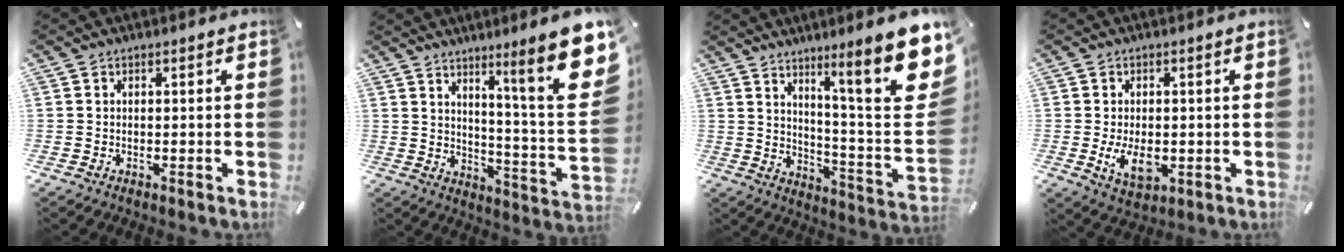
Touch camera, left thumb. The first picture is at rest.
{"total": 17.1, "force": [9.2, 1.7, 14.3], "torque": [-0.207, -0.081, 0.131]}
{"total": 19.9, "force": [11.2, 3.2, 16.1], "torque": [-0.237, -0.089, 0.165]}
{"total": 7.1, "force": [-0.9, 4.4, 5.5], "torque": [-0.110, -0.008, -0.020]}